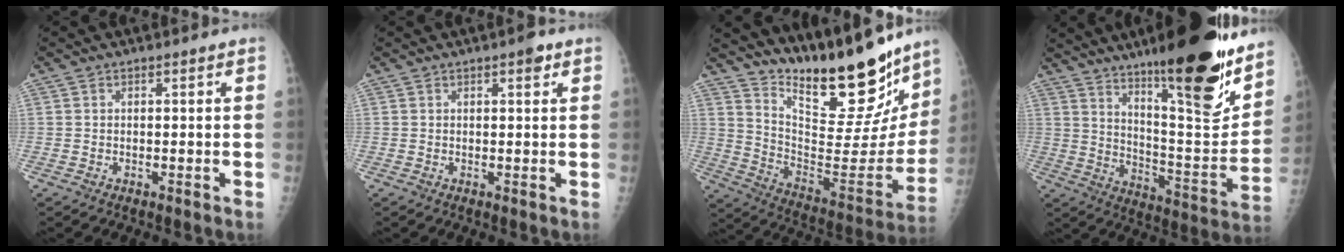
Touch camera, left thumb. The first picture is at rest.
{"total": 1.9, "force": [1.0, 0.7, 1.4], "torque": [-0.014, -0.001, 0.011]}
{"total": 27.2, "force": [21.9, 7.5, 14.3], "torque": [-0.180, -0.129, 0.330]}
{"total": 24.0, "force": [15.7, 4.9, 17.5], "torque": [-0.235, -0.089, 0.251]}